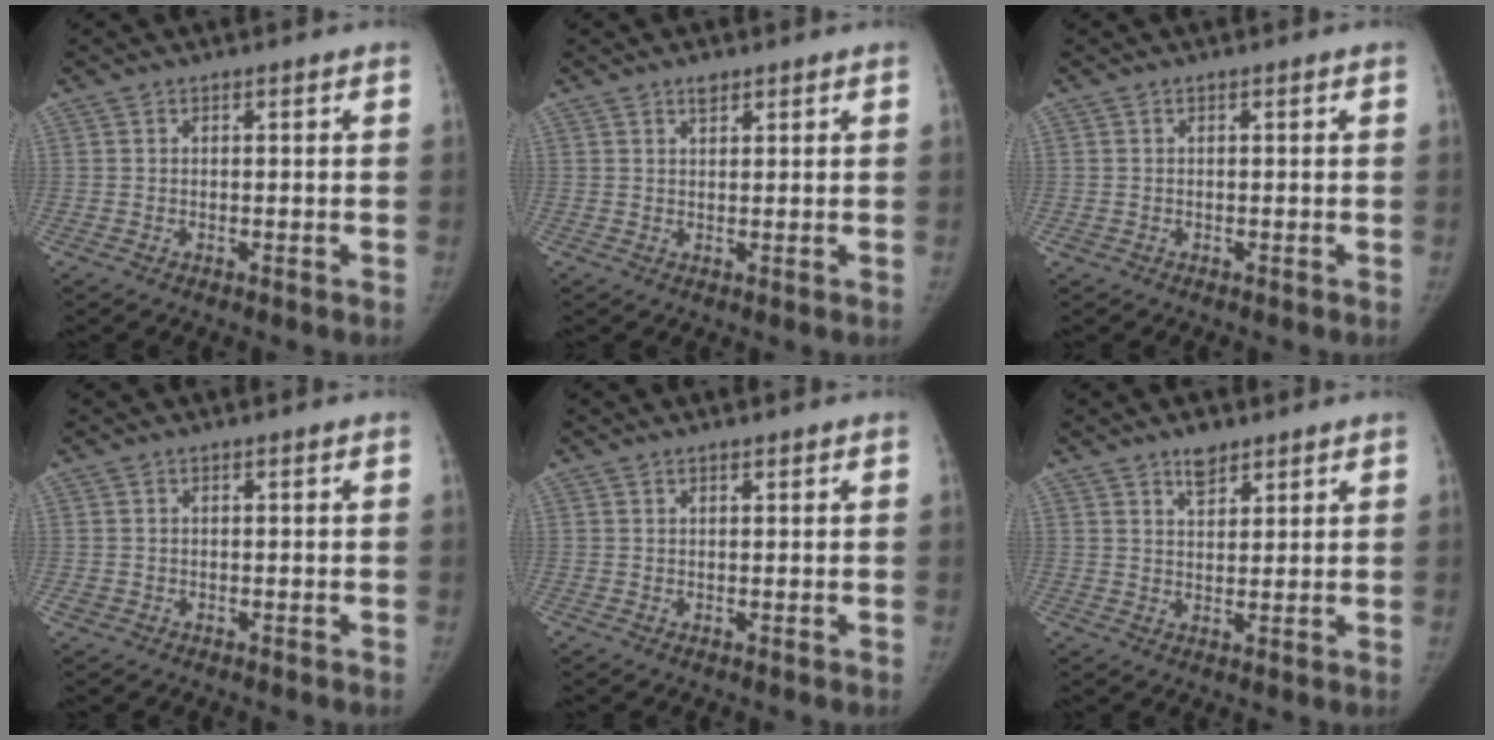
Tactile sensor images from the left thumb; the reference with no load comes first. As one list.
[{"total": 1.8, "force": [1.3, 0.9, 0.9], "torque": [-0.006, -0.008, 0.020]}, {"total": 0.5, "force": [-0.2, 0.5, 0.1], "torque": [-0.005, 0.002, -0.004]}, {"total": 0.8, "force": [-0.2, 0.7, 0.2], "torque": [-0.001, 0.002, -0.002]}, {"total": 0.7, "force": [0.6, 0.3, 0.3], "torque": [-0.006, -0.004, 0.009]}, {"total": 4.1, "force": [3.0, 2.0, 2.0], "torque": [-0.016, -0.021, 0.052]}]